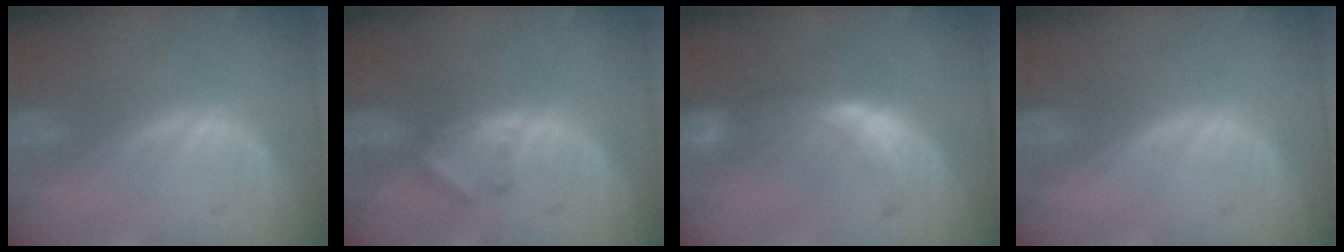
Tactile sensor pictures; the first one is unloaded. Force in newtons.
{"total": 2.8, "press": 2.7, "slide": 0.4}
{"total": 6.3, "press": 6.3, "slide": 0.1}
{"total": 0.0}